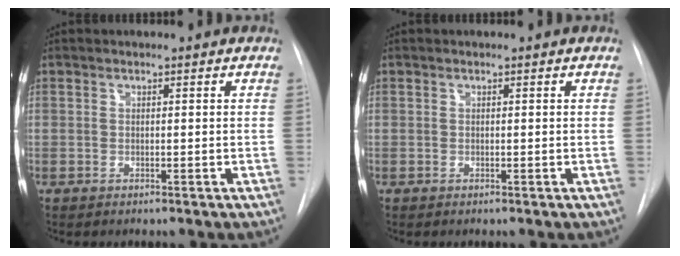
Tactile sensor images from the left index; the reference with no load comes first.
{"total": 0.0}